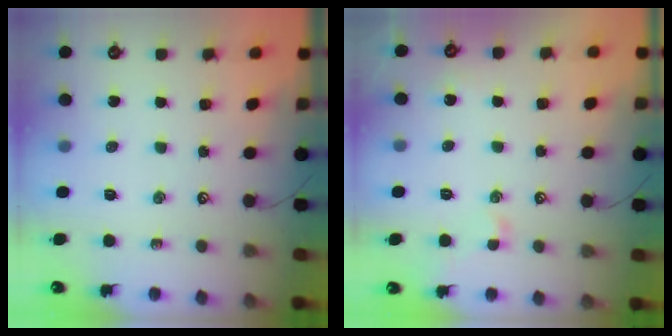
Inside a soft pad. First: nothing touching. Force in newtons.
{"total": 2.3, "press": 2.2, "slide": 0.7}